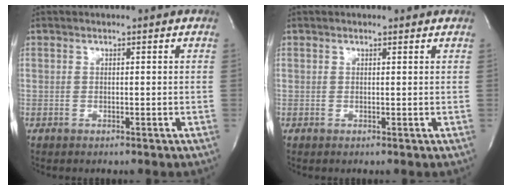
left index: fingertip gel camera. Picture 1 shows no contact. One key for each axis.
{"total": 0.7, "fx": 0.6, "fy": 0.3, "fz": 0.1, "tx": -0.011, "ty": 0.003, "tz": 0.008}